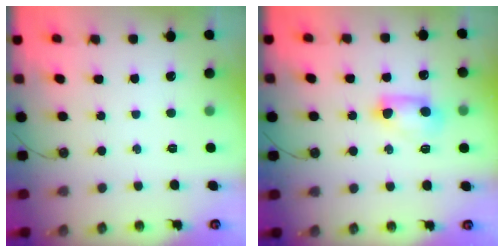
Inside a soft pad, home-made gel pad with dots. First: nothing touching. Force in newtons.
{"total": 7.4, "press": 7.3, "slide": 1.0}